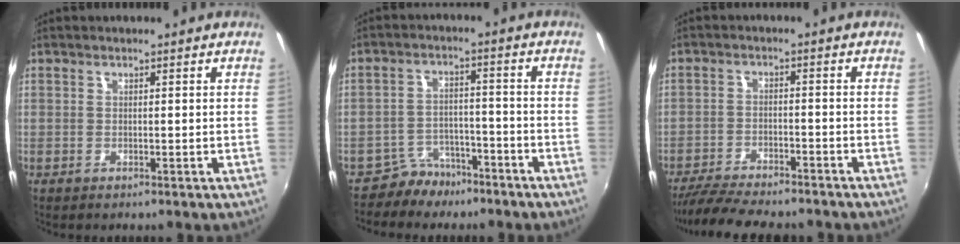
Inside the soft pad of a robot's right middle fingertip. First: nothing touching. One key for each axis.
{"total": 6.4, "fx": -5.2, "fy": 3.6, "fz": 1.2, "tx": -0.032, "ty": 0.017, "tz": -0.079}
{"total": 11.8, "fx": -10.4, "fy": 2.3, "fz": 5.0, "tx": -0.120, "ty": -0.021, "tz": -0.168}